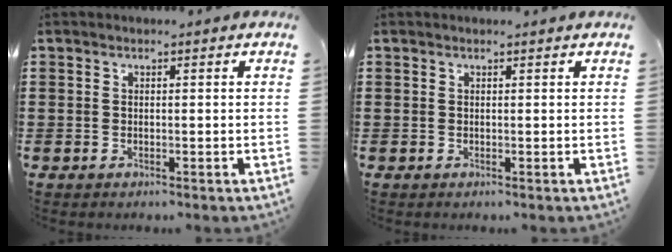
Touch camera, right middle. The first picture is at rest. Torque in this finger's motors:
{"motor_torque": [0.99, -1.15, -0.01, 0.01]}